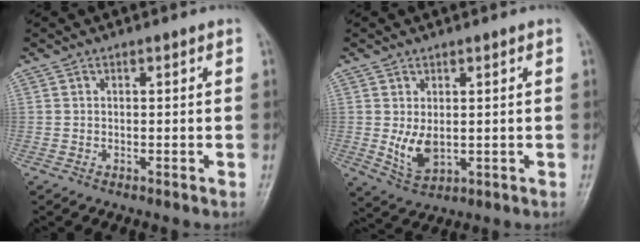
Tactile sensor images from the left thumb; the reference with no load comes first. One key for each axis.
{"total": 5.2, "fx": 0.1, "fy": 3.1, "fz": 4.2, "tx": -0.073, "ty": -0.010, "tz": 0.017}